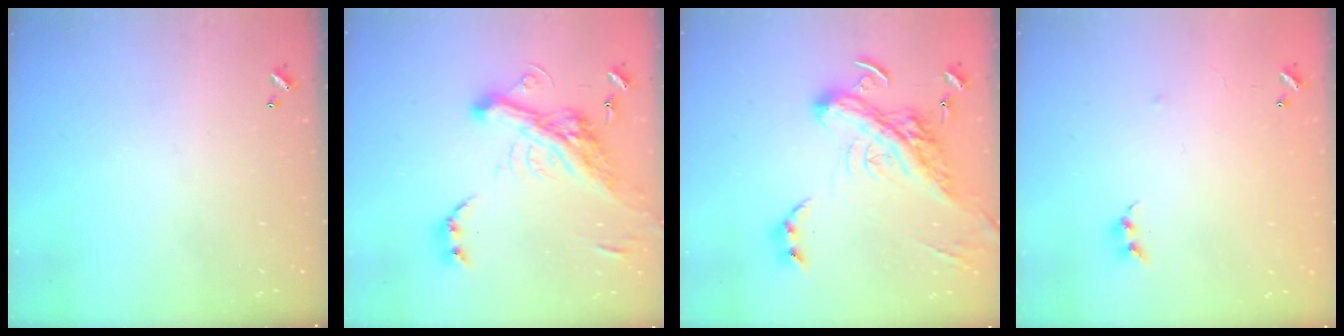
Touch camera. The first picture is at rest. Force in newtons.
{"total": 10.6, "press": 10.4, "slide": 2.2}
{"total": 10.0, "press": 9.8, "slide": 2.3}
{"total": 6.7, "press": 6.7, "slide": 0.3}